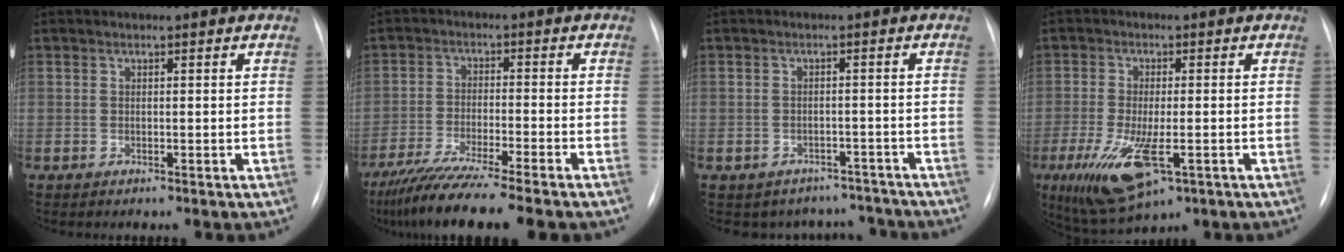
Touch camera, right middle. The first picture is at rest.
{"total": 13.1, "force": [-10.6, -0.3, 7.7], "torque": [-0.126, -0.041, -0.170]}
{"total": 7.5, "force": [-6.4, 3.9, -0.5], "torque": [0.025, 0.032, -0.072]}
{"total": 9.9, "force": [-4.0, 3.1, 8.5], "torque": [-0.168, -0.027, -0.060]}